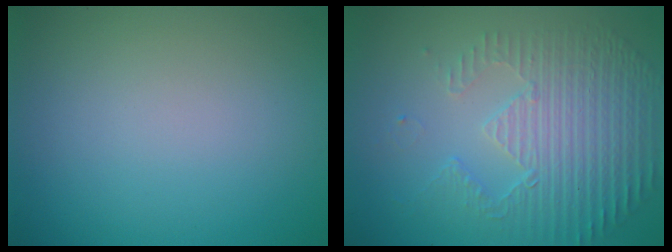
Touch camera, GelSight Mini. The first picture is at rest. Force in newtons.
{"total": 5.2, "press": 3.6, "slide": 3.7}